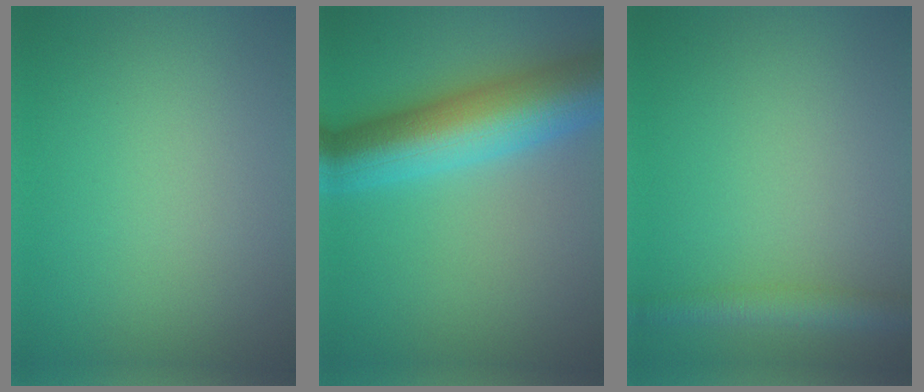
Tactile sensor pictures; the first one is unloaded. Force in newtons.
{"total": 10.6, "press": 10.6, "slide": 0.1}
{"total": 2.7, "press": 2.7, "slide": 0.1}